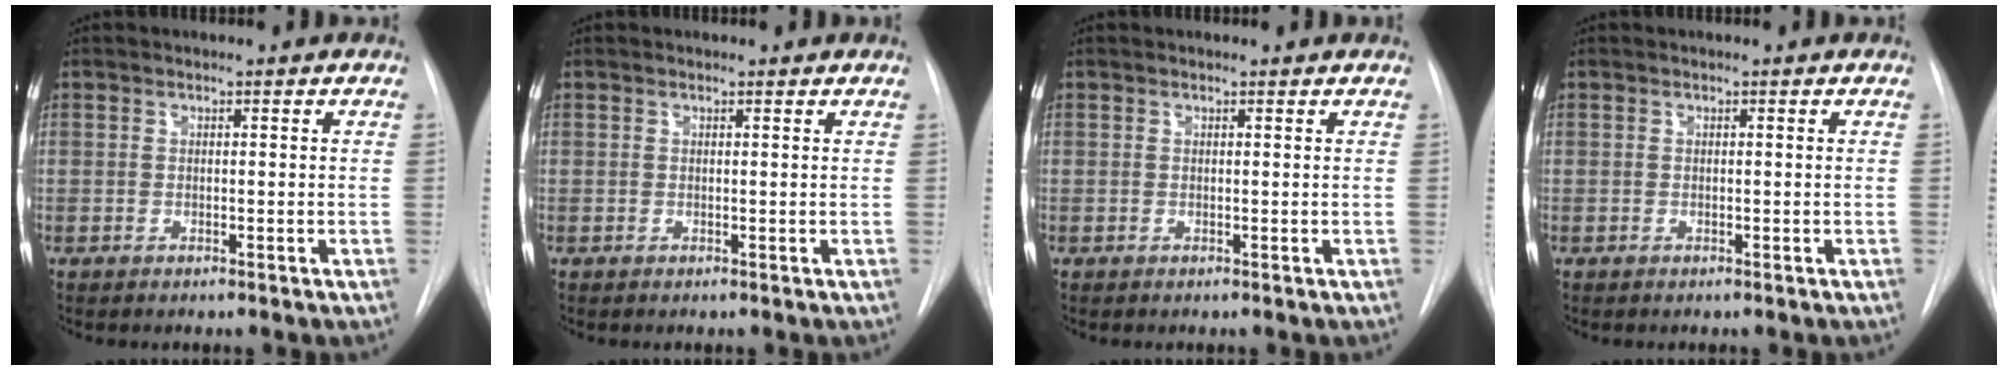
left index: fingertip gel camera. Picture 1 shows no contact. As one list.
[{"total": 0.8, "force": [0.8, 0.2, 0.1], "torque": [-0.009, 0.005, 0.008]}, {"total": 0.9, "force": [0.9, 0.2, 0.1], "torque": [-0.012, 0.008, 0.008]}, {"total": 0.0}]